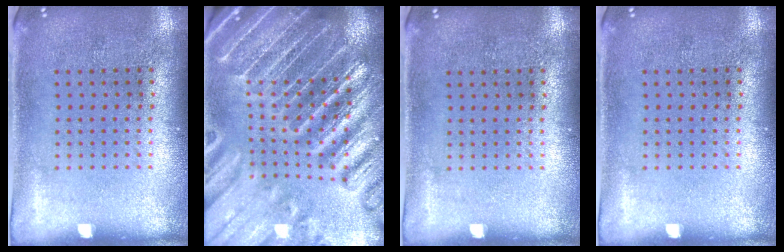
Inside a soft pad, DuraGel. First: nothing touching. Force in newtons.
{"total": 4.9, "press": 4.4, "slide": 2.2}
{"total": 0.0}
{"total": 0.0}